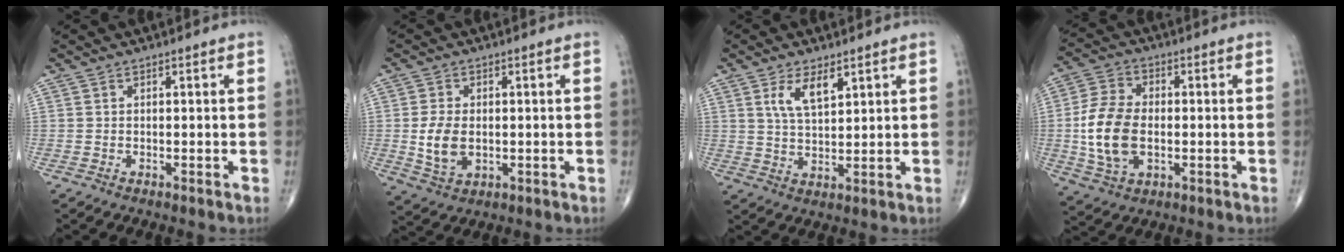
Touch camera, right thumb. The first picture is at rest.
{"total": 6.9, "force": [-0.3, 4.5, 5.2], "torque": [-0.097, -0.005, 0.003]}
{"total": 6.3, "force": [3.2, 2.7, 4.7], "torque": [-0.079, -0.019, 0.065]}
{"total": 12.4, "force": [-1.0, 7.8, 9.7], "torque": [-0.191, 0.006, -0.017]}